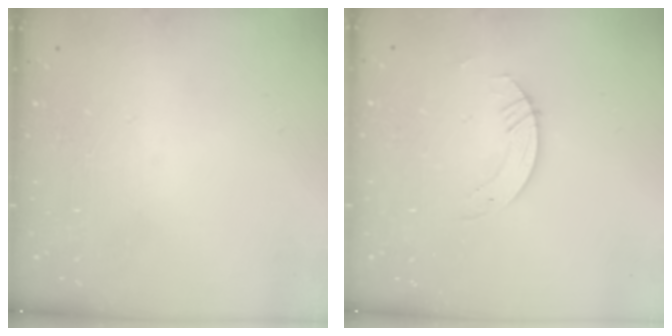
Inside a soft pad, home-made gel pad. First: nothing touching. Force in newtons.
{"total": 2.8, "press": 2.8, "slide": 0.2}